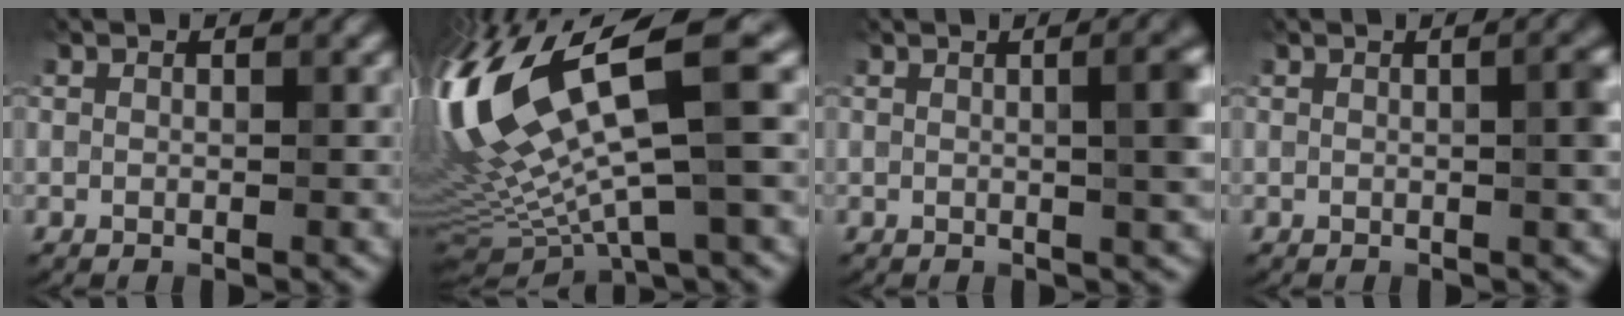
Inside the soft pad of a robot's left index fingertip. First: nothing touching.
{"total": 15.3, "force": [2.5, 3.6, 14.7], "torque": [-0.302, 0.005, 0.063]}
{"total": 5.3, "force": [0.5, 1.9, 4.9], "torque": [-0.036, 0.017, 0.004]}
{"total": 3.5, "force": [0.2, 1.2, 3.3], "torque": [-0.031, 0.012, 0.002]}